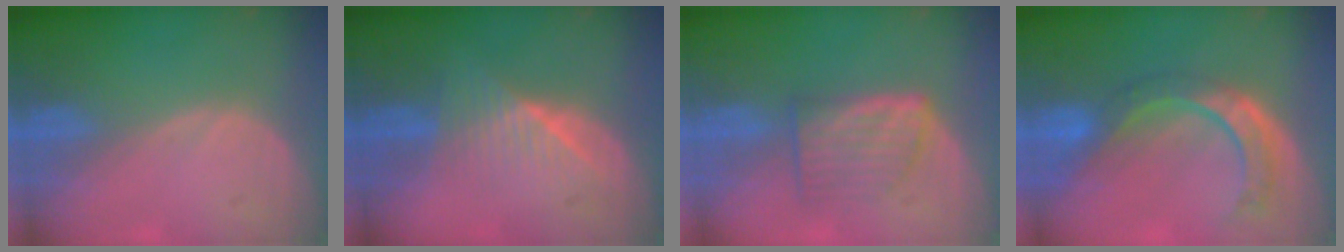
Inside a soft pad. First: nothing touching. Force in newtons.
{"total": 6.1, "press": 5.7, "slide": 2.1}
{"total": 6.0, "press": 5.8, "slide": 1.7}
{"total": 8.5, "press": 7.2, "slide": 4.5}